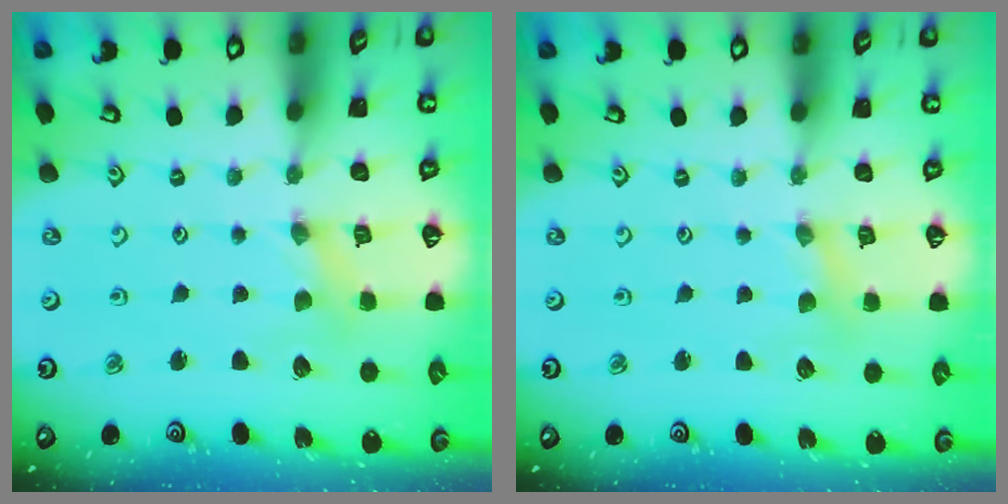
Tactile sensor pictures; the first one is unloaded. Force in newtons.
{"total": 0.6, "press": 0.6, "slide": 0.1}